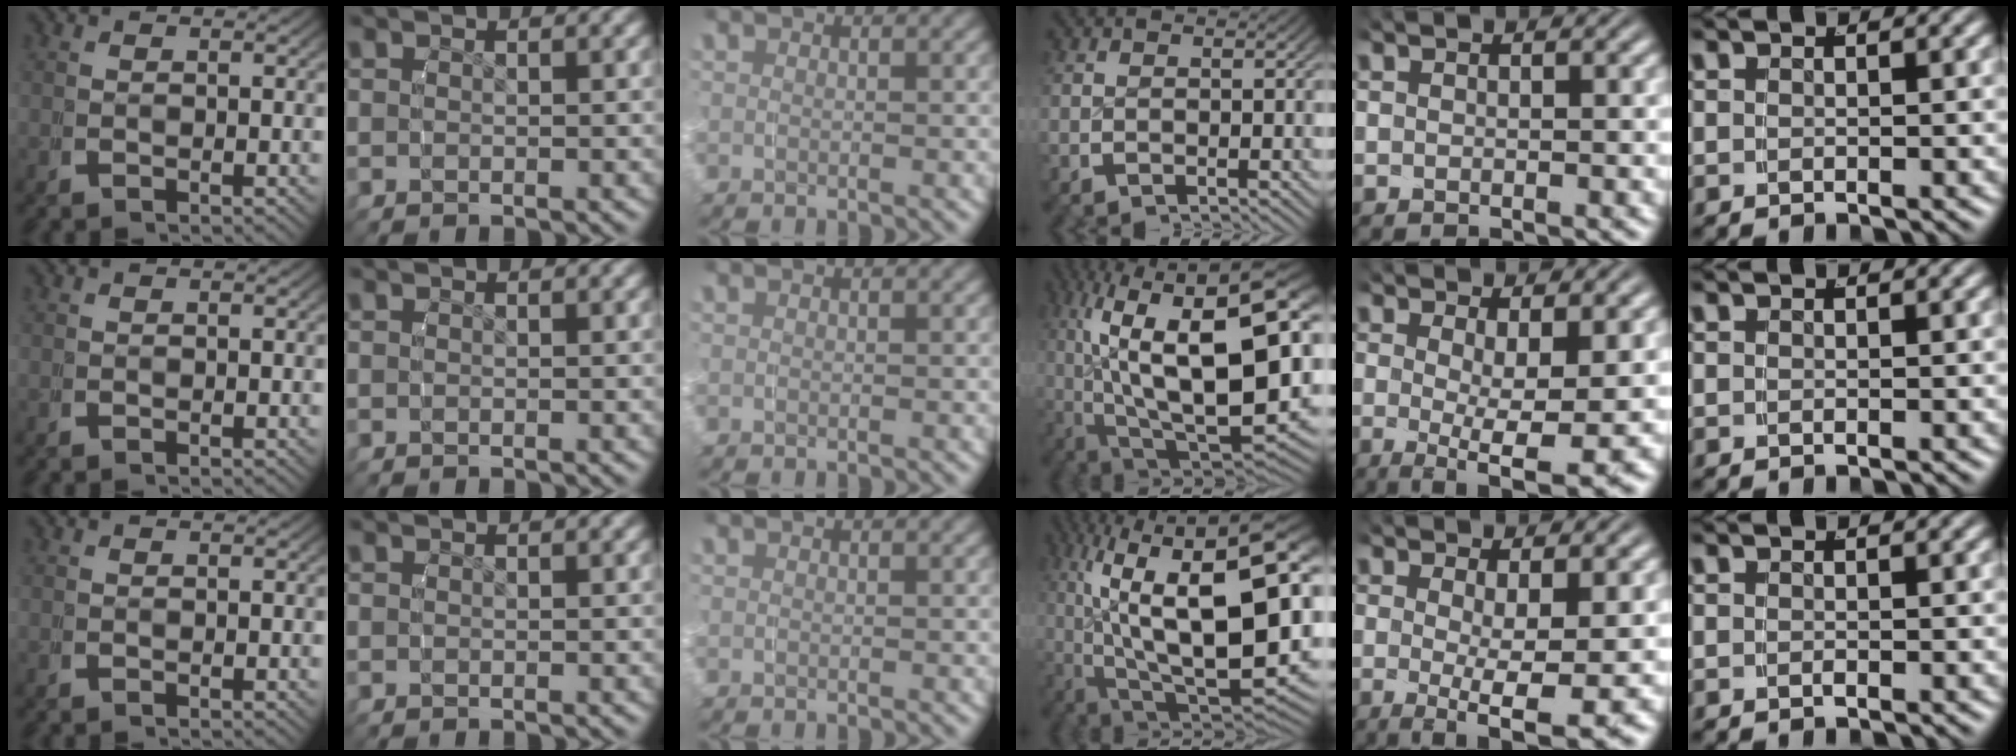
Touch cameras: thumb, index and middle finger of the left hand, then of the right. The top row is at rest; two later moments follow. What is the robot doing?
{"motion": "grasp_and_lifting", "object": "water bottle"}